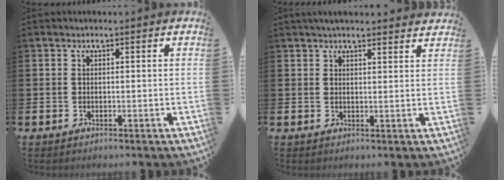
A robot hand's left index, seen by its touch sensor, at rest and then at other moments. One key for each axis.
{"total": 3.1, "fx": 3.0, "fy": 0.4, "fz": 0.7, "tx": -0.016, "ty": -0.008, "tz": 0.053}